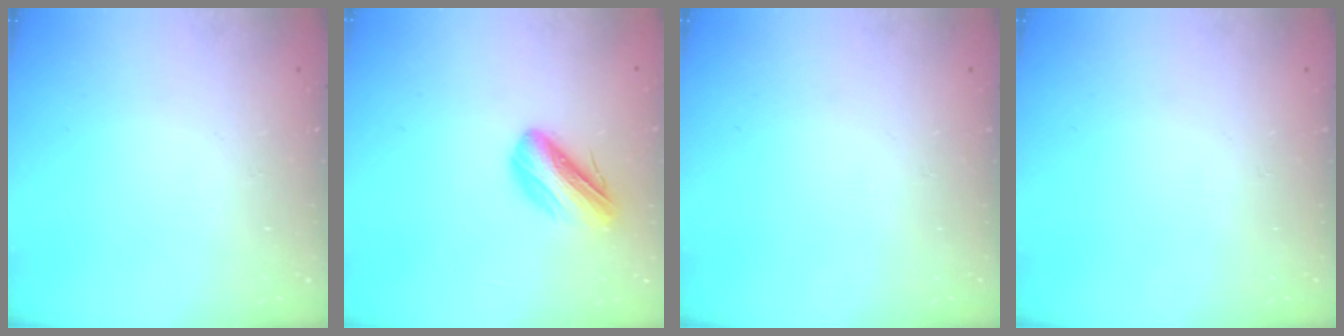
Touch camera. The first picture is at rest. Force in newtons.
{"total": 9.9, "press": 9.8, "slide": 1.5}
{"total": 0.0}
{"total": 0.0}